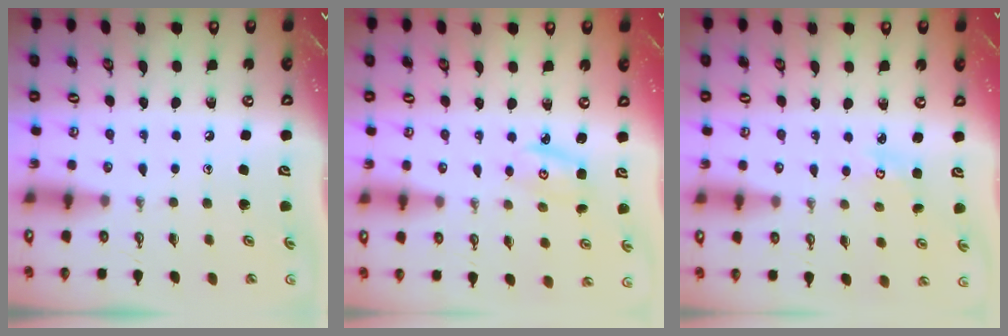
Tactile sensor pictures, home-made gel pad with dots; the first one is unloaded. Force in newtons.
{"total": 2.7, "press": 2.6, "slide": 0.3}
{"total": 2.8, "press": 2.8, "slide": 0.3}